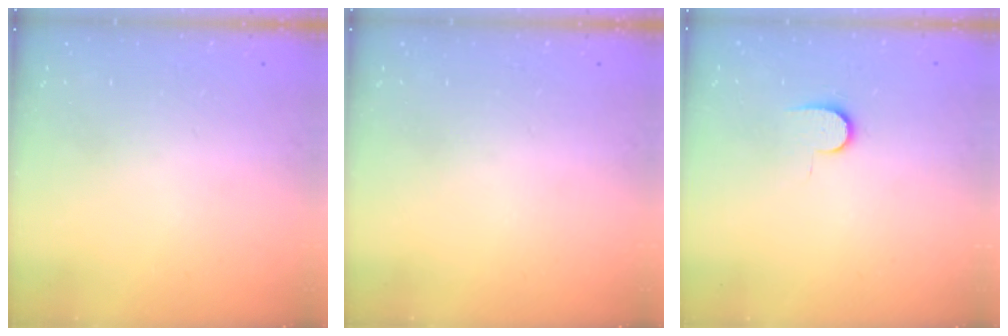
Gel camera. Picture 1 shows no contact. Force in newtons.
{"total": 0.0}
{"total": 6.2, "press": 6.1, "slide": 0.7}